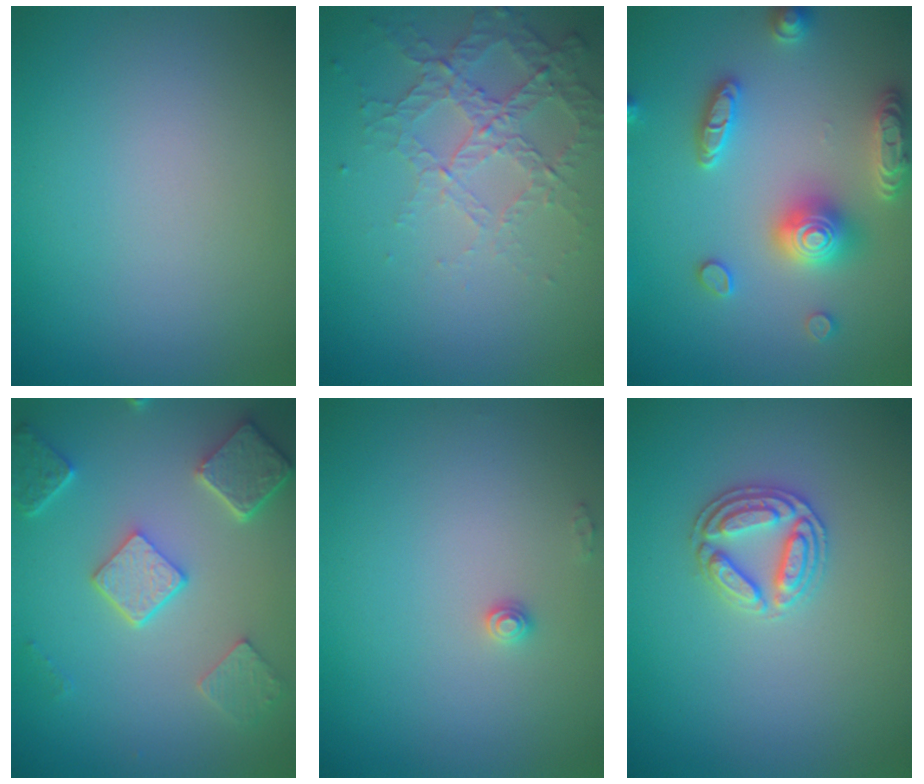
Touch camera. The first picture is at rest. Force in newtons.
{"total": 4.5, "press": 2.9, "slide": 3.4}
{"total": 5.0, "press": 4.9, "slide": 0.9}
{"total": 5.0, "press": 3.9, "slide": 3.1}
{"total": 0.9, "press": 0.9, "slide": 0.1}
{"total": 2.8, "press": 2.8, "slide": 0.3}